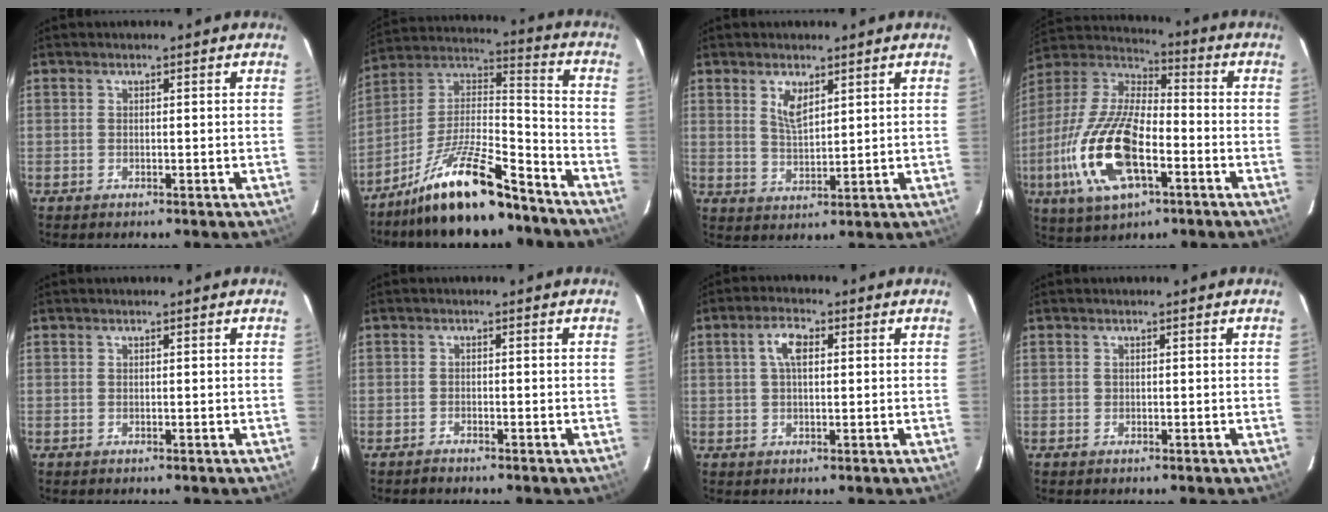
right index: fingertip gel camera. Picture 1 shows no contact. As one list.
[{"total": 18.3, "force": [-13.2, 4.7, 11.7], "torque": [-0.227, 0.009, -0.233]}, {"total": 4.1, "force": [2.4, 1.5, 2.9], "torque": [-0.053, -0.003, 0.047]}, {"total": 20.6, "force": [-6.8, 8.9, 17.3], "torque": [-0.373, -0.019, -0.130]}, {"total": 0.0}, {"total": 1.1, "force": [-1.0, 0.0, 0.2], "torque": [-0.014, -0.001, -0.020]}, {"total": 3.6, "force": [0.9, 1.4, 3.2], "torque": [-0.063, 0.011, 0.016]}, {"total": 0.0}]